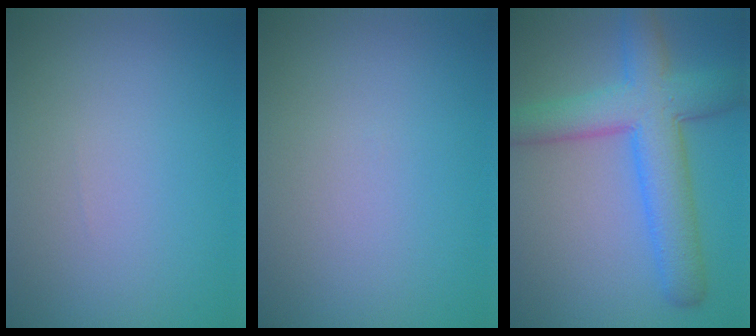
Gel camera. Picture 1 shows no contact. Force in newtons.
{"total": 0.0}
{"total": 7.9, "press": 7.9, "slide": 0.2}